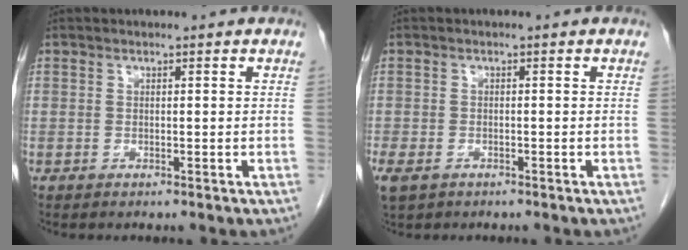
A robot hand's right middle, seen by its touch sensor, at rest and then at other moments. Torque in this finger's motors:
{"motor_torque": [1.11, -0.89, 0.40, 0.09]}